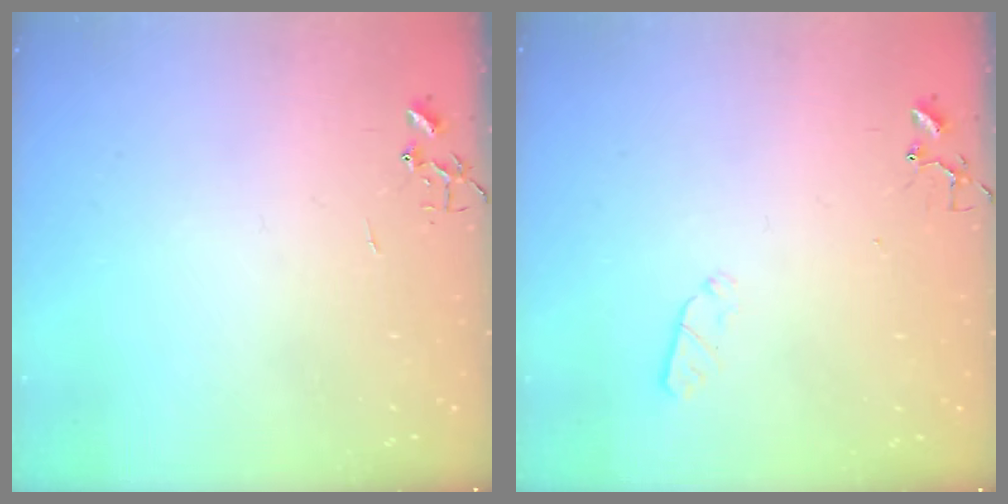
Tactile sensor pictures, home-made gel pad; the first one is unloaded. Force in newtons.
{"total": 3.6, "press": 3.6, "slide": 0.5}